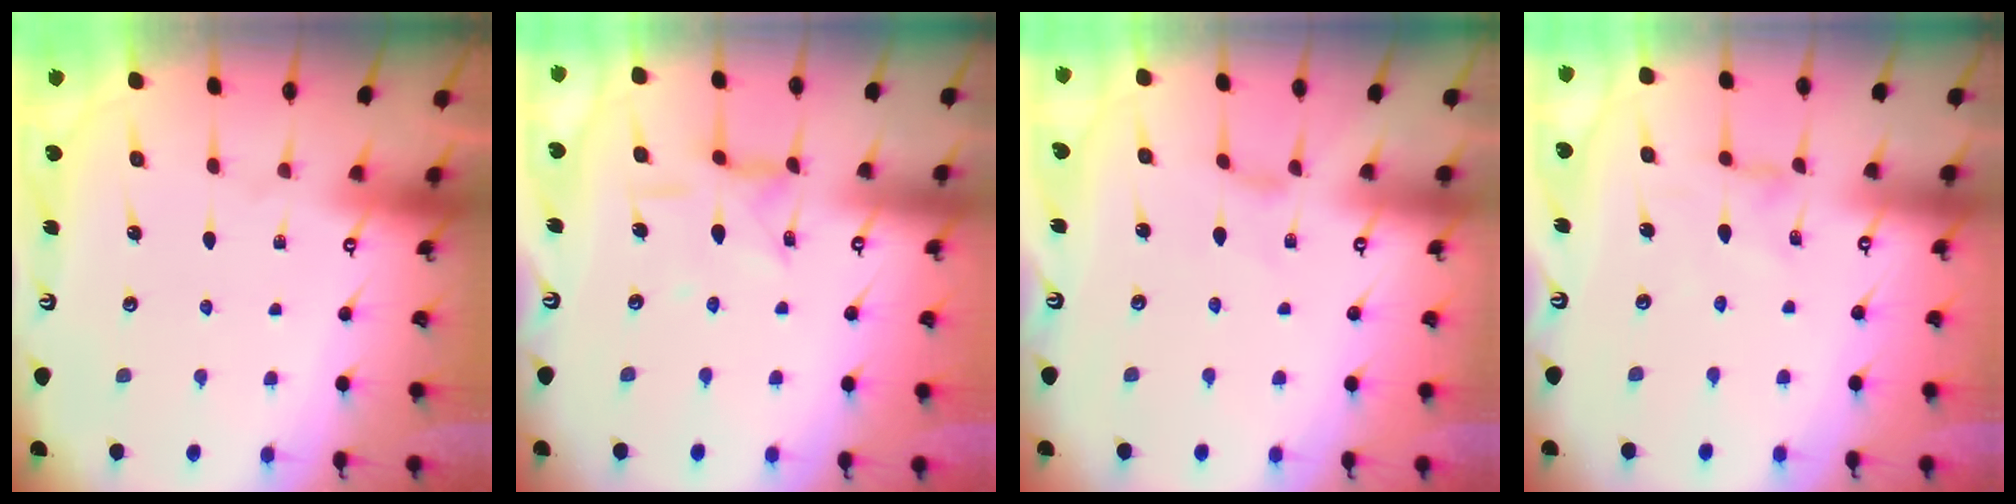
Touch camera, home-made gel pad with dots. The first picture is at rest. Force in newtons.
{"total": 6.0, "press": 6.0, "slide": 0.5}
{"total": 0.0}
{"total": 0.0}